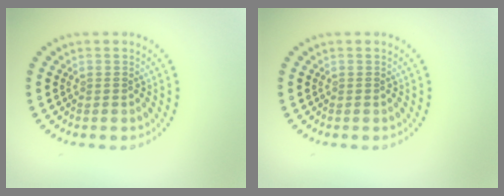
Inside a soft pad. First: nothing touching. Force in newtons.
{"total": 0.0}